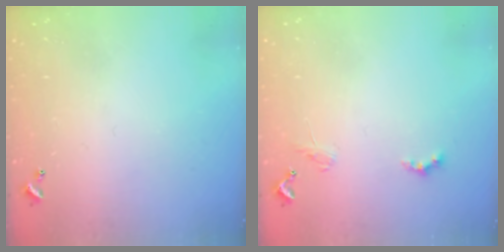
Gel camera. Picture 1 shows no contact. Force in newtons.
{"total": 1.1, "press": 1.1, "slide": 0.4}